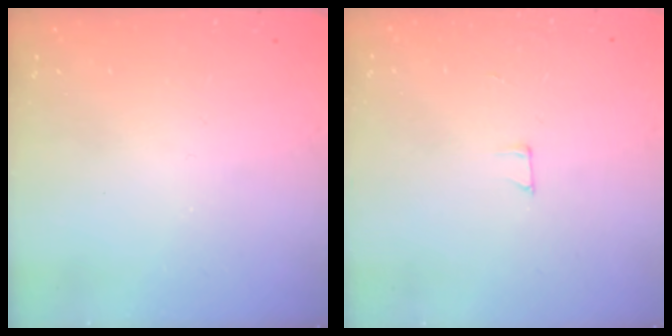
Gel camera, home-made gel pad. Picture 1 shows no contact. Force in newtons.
{"total": 3.9, "press": 3.9, "slide": 0.2}